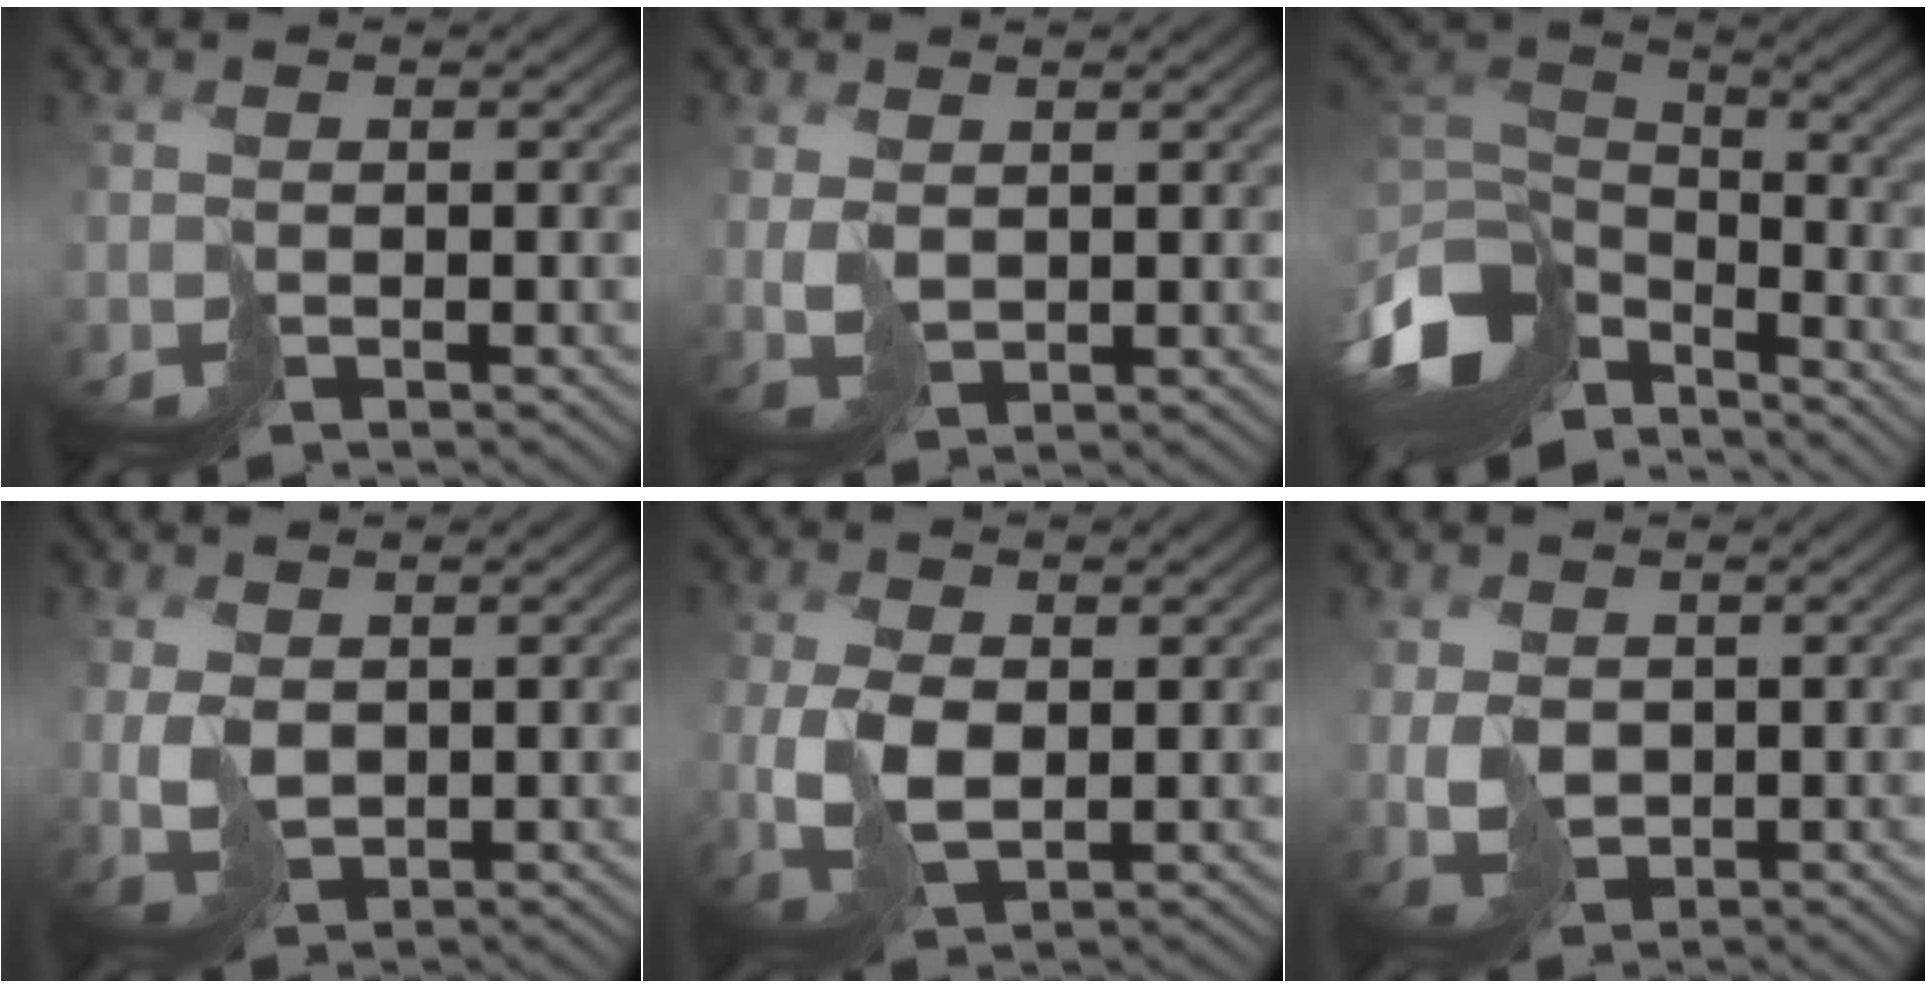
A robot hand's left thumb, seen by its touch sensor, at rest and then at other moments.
{"total": 1.9, "force": [1.1, 1.3, 0.7], "torque": [-0.032, -0.004, 0.031]}
{"total": 11.7, "force": [-5.8, 7.8, 6.6], "torque": [-0.208, -0.012, -0.098]}
{"total": 3.0, "force": [1.0, 2.3, 1.7], "torque": [-0.059, -0.002, 0.028]}
{"total": 5.9, "force": [-0.4, 3.9, 4.3], "torque": [-0.117, -0.009, -0.003]}
{"total": 3.1, "force": [1.1, 2.6, 1.2], "torque": [-0.037, -0.002, 0.029]}